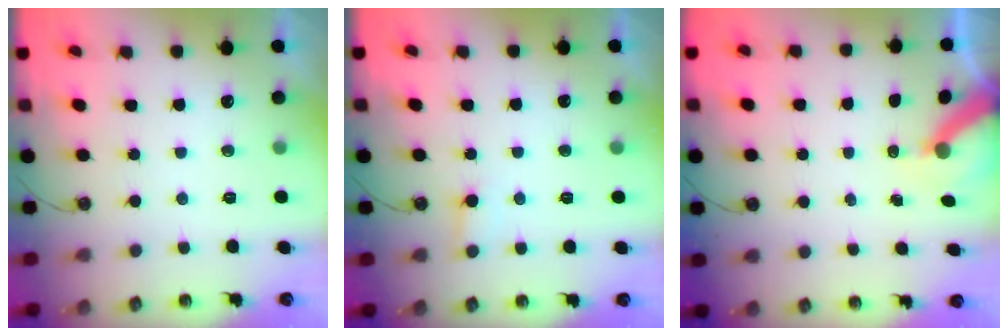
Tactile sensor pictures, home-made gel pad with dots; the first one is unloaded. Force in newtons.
{"total": 3.3, "press": 3.3, "slide": 0.3}
{"total": 6.4, "press": 6.4, "slide": 0.6}